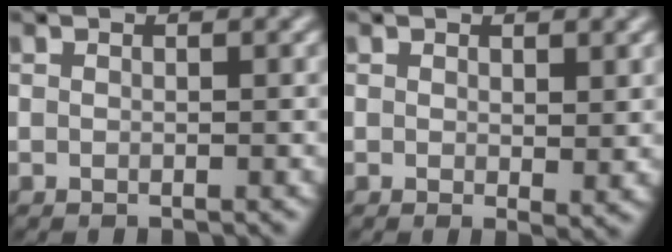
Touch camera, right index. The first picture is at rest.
{"total": 1.8, "force": [0.6, 0.7, 1.5], "torque": [-0.019, -0.006, 0.014]}